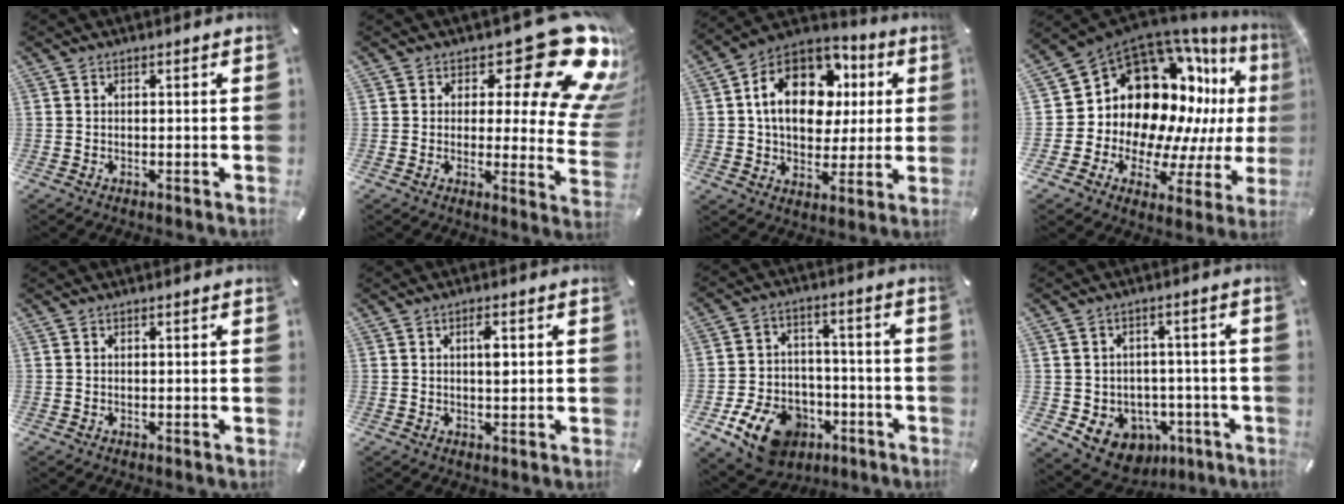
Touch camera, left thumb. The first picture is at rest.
{"total": 23.6, "force": [11.1, 9.5, 18.5], "torque": [-0.220, -0.076, 0.182]}
{"total": 17.4, "force": [4.5, 12.9, 10.8], "torque": [-0.191, -0.010, 0.085]}
{"total": 18.9, "force": [6.1, 14.3, 10.6], "torque": [-0.170, -0.103, 0.137]}
{"total": 0.0}
{"total": 3.3, "force": [0.7, 1.3, 2.9], "torque": [-0.046, 0.001, 0.005]}
{"total": 14.3, "force": [-7.5, 10.1, 6.8], "torque": [-0.102, 0.059, -0.122]}
{"total": 7.9, "force": [-2.6, 7.1, 2.3], "torque": [-0.037, 0.010, -0.034]}